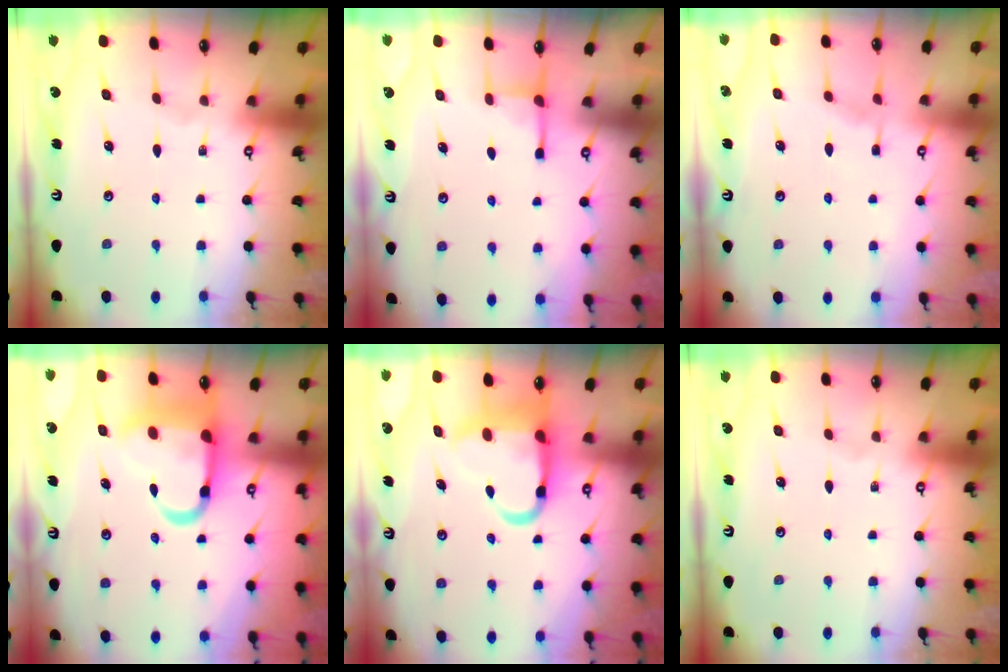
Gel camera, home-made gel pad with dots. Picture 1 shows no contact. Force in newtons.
{"total": 2.5, "press": 2.5, "slide": 0.5}
{"total": 1.7, "press": 1.7, "slide": 0.3}
{"total": 12.8, "press": 12.6, "slide": 1.8}
{"total": 10.7, "press": 10.5, "slide": 2.1}
{"total": 0.0}